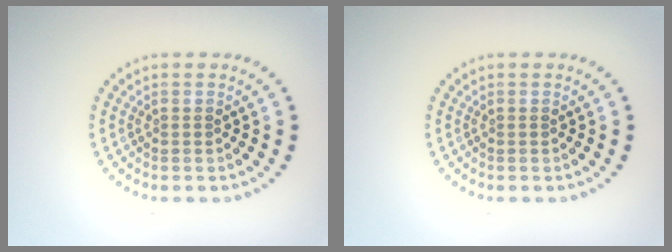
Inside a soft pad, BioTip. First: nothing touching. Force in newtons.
{"total": 0.0}